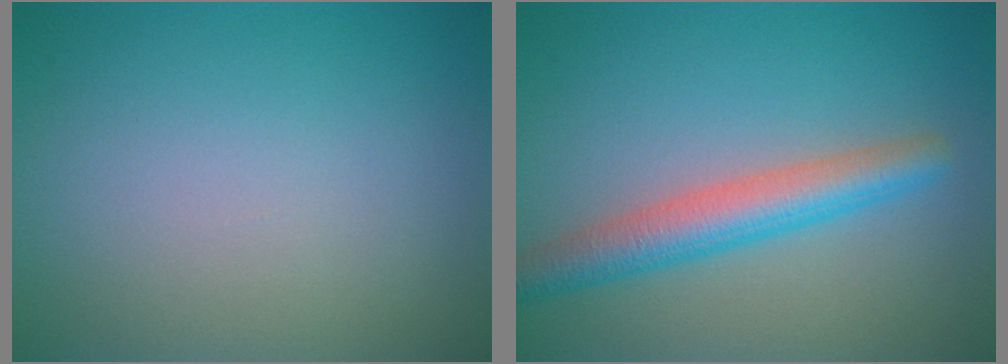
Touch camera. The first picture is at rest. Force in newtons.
{"total": 4.5, "press": 4.5, "slide": 0.2}